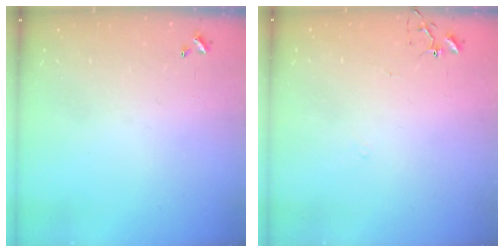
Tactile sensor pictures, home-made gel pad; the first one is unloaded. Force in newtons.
{"total": 5.7, "press": 5.6, "slide": 0.7}